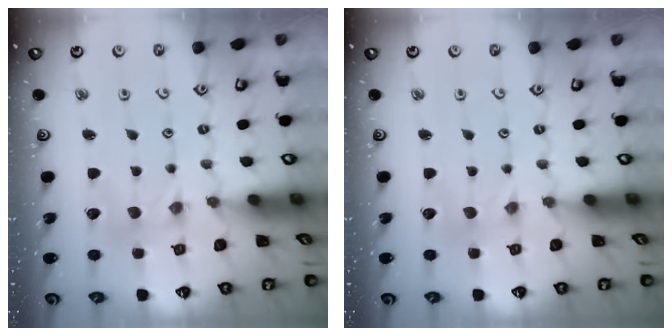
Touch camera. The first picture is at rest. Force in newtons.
{"total": 0.0}